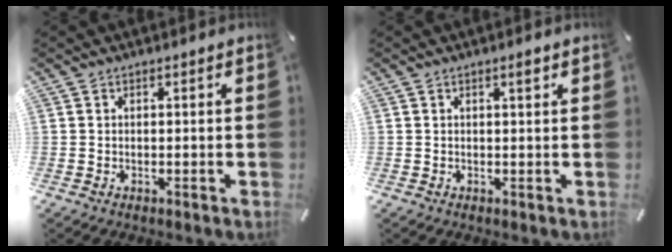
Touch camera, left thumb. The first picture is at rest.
{"total": 1.3, "force": [0.6, 0.1, 1.2], "torque": [-0.016, -0.001, 0.008]}